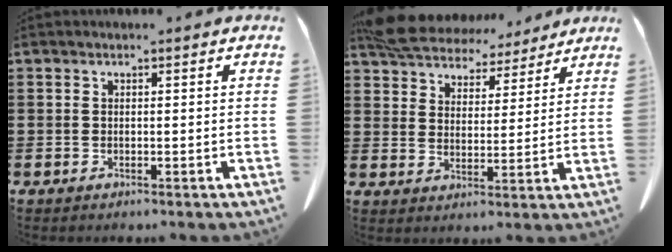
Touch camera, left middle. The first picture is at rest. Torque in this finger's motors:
{"motor_torque": [0.14, -0.02, 0.30, 0.14]}